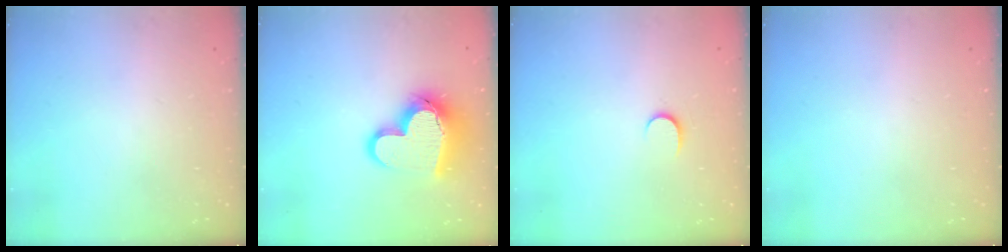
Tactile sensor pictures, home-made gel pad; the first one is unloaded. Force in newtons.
{"total": 15.9, "press": 15.7, "slide": 2.2}
{"total": 3.8, "press": 3.8, "slide": 0.4}
{"total": 0.0}